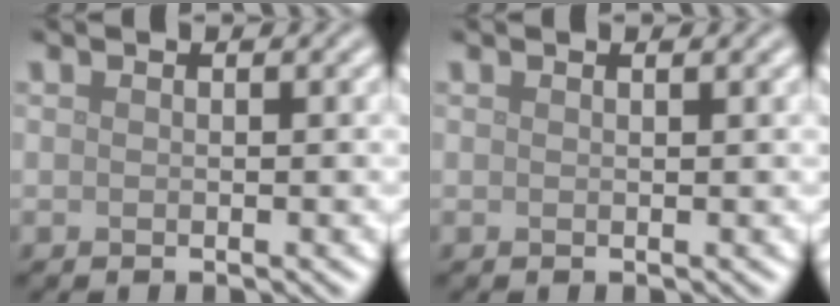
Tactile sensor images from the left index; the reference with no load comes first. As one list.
[{"total": 0.5, "force": [0.4, 0.1, 0.3], "torque": [-0.002, 0.002, 0.005]}]